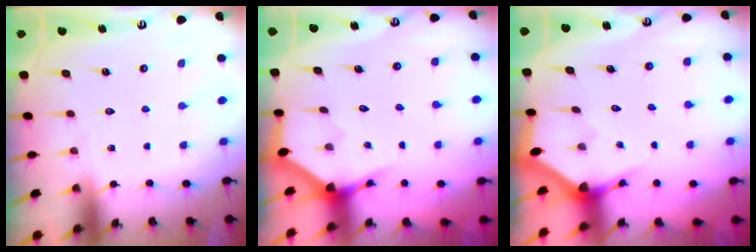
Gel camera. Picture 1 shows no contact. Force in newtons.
{"total": 3.6, "press": 3.6, "slide": 0.2}
{"total": 2.9, "press": 2.9, "slide": 0.2}